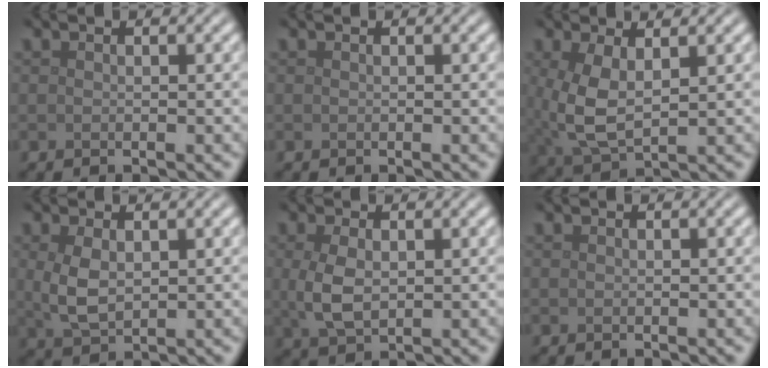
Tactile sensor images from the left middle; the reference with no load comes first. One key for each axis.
{"total": 0.0}
{"total": 4.5, "fx": 0.8, "fy": 2.2, "fz": 3.9, "tx": -0.100, "ty": -0.005, "tz": 0.021}
{"total": 3.2, "fx": 0.6, "fy": 1.8, "fz": 2.6, "tx": -0.064, "ty": -0.003, "tz": 0.017}
{"total": 3.3, "fx": 0.3, "fy": 1.9, "fz": 2.6, "tx": -0.067, "ty": -0.002, "tz": 0.010}
{"total": 0.0}